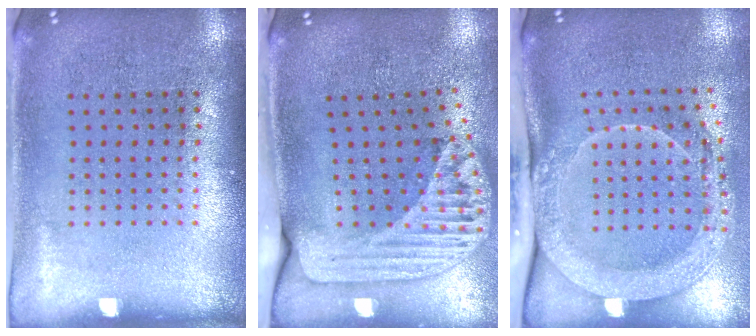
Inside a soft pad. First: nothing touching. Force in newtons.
{"total": 2.5, "press": 1.8, "slide": 1.7}
{"total": 2.1, "press": 2.0, "slide": 0.8}